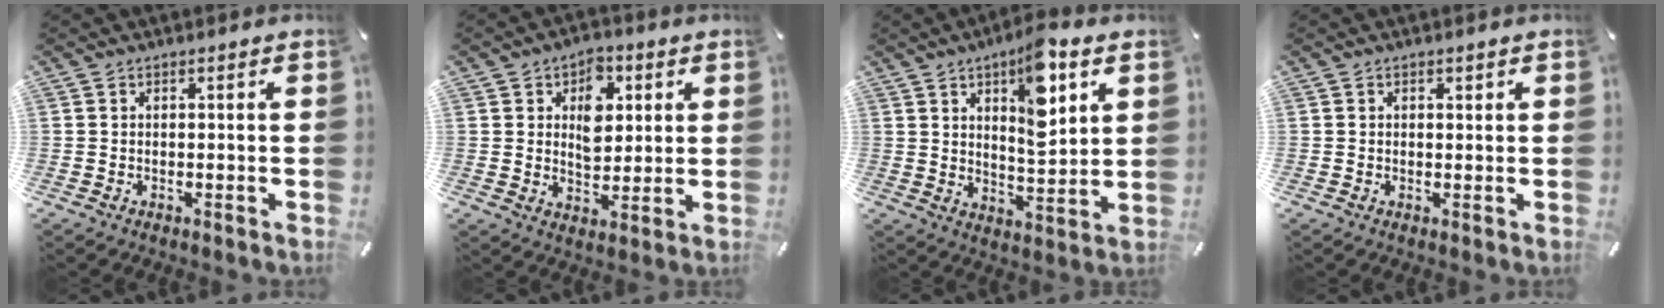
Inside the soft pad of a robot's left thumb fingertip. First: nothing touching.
{"total": 9.1, "force": [2.7, 6.8, 5.5], "torque": [-0.072, 0.001, 0.045]}
{"total": 12.7, "force": [6.4, 5.2, 9.7], "torque": [-0.134, -0.029, 0.105]}
{"total": 0.9, "force": [0.3, 0.7, 0.3], "torque": [0.001, 0.000, 0.003]}